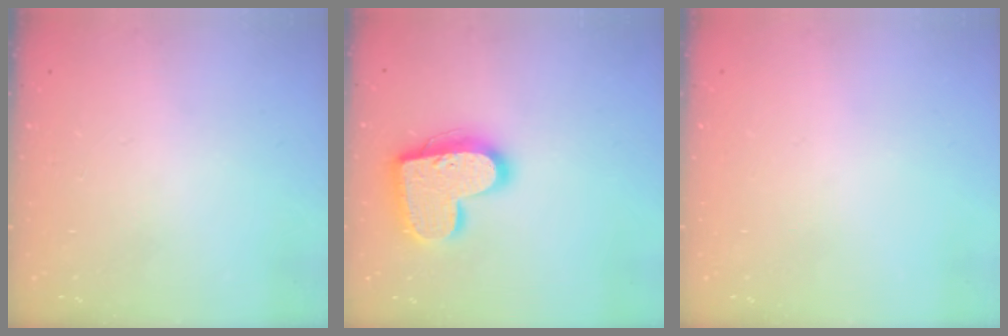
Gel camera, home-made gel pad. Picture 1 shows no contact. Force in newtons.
{"total": 17.8, "press": 17.8, "slide": 1.2}
{"total": 0.0}